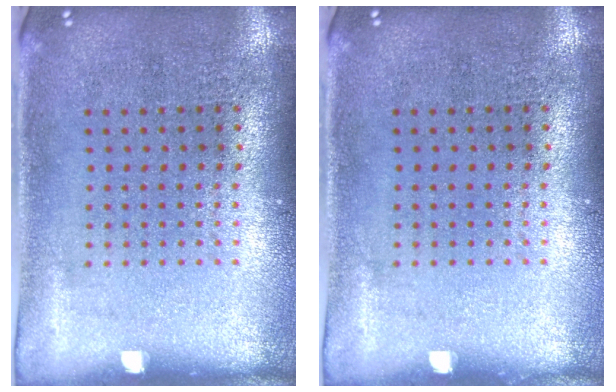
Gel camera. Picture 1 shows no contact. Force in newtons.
{"total": 0.0}